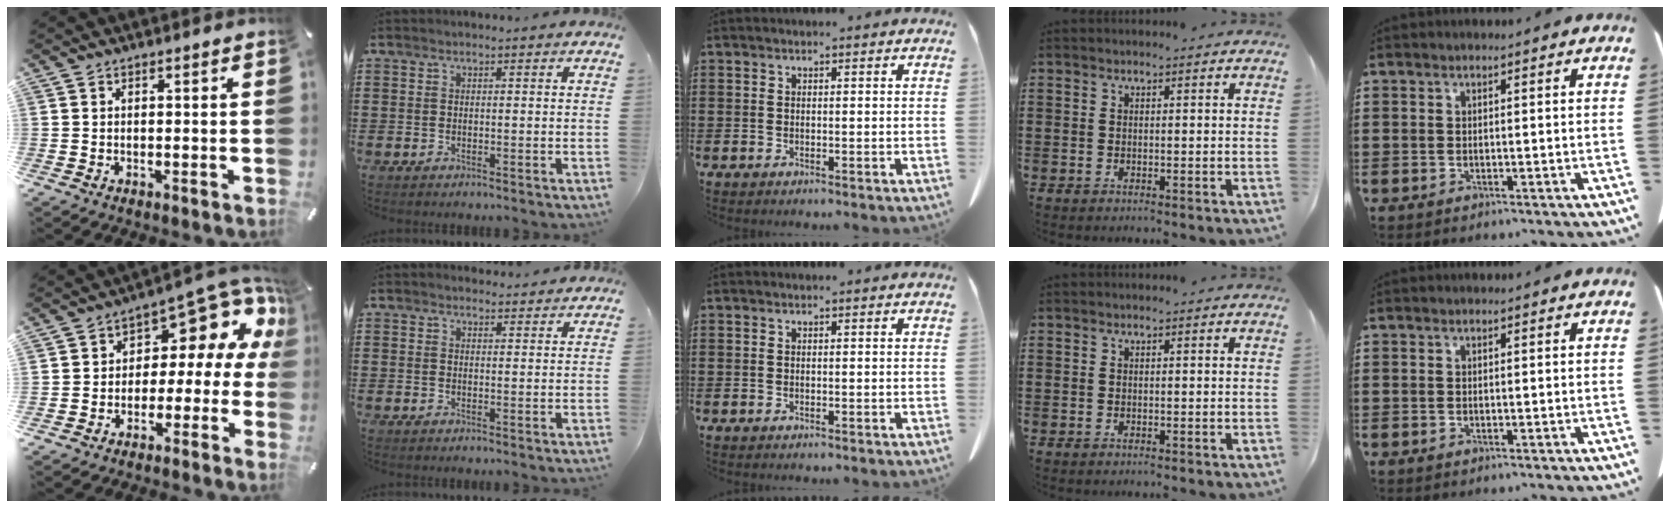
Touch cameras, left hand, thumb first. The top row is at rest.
{"thumb": {"total": 9.8, "force": [6.1, 4.7, 6.0], "torque": [-0.086, -0.061, 0.098]}, "index": {"total": 1.8, "force": [1.8, 0.4, 0.1], "torque": [-0.005, 0.001, 0.034]}}